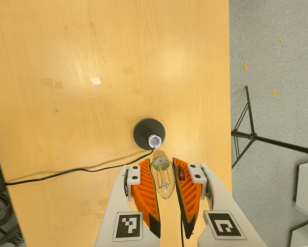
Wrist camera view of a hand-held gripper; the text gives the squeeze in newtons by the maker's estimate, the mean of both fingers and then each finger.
{"total": 20.8, "left": 24.4, "right": 17.2}